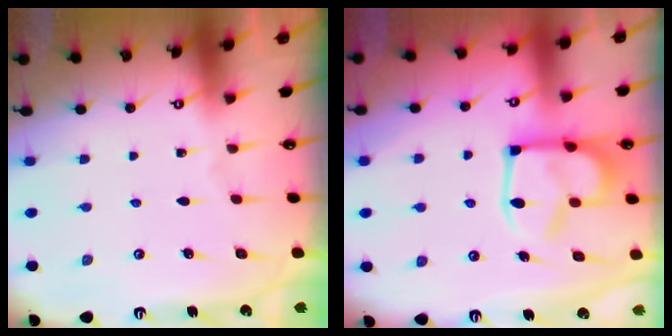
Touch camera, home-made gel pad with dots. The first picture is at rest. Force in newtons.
{"total": 9.4, "press": 9.3, "slide": 1.3}